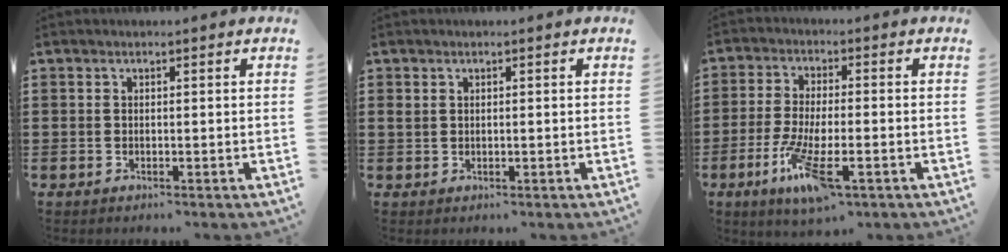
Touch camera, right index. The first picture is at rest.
{"total": 0.8, "force": [0.3, 0.6, 0.3], "torque": [-0.008, 0.006, 0.005]}
{"total": 9.7, "force": [-4.3, 2.6, 8.3], "torque": [-0.176, -0.015, -0.077]}